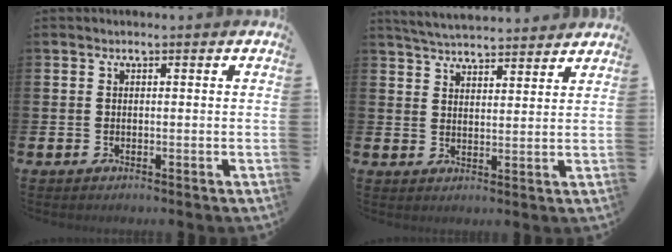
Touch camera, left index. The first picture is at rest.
{"total": 4.8, "force": [4.7, 0.4, 0.3], "torque": [-0.016, -0.029, 0.085]}